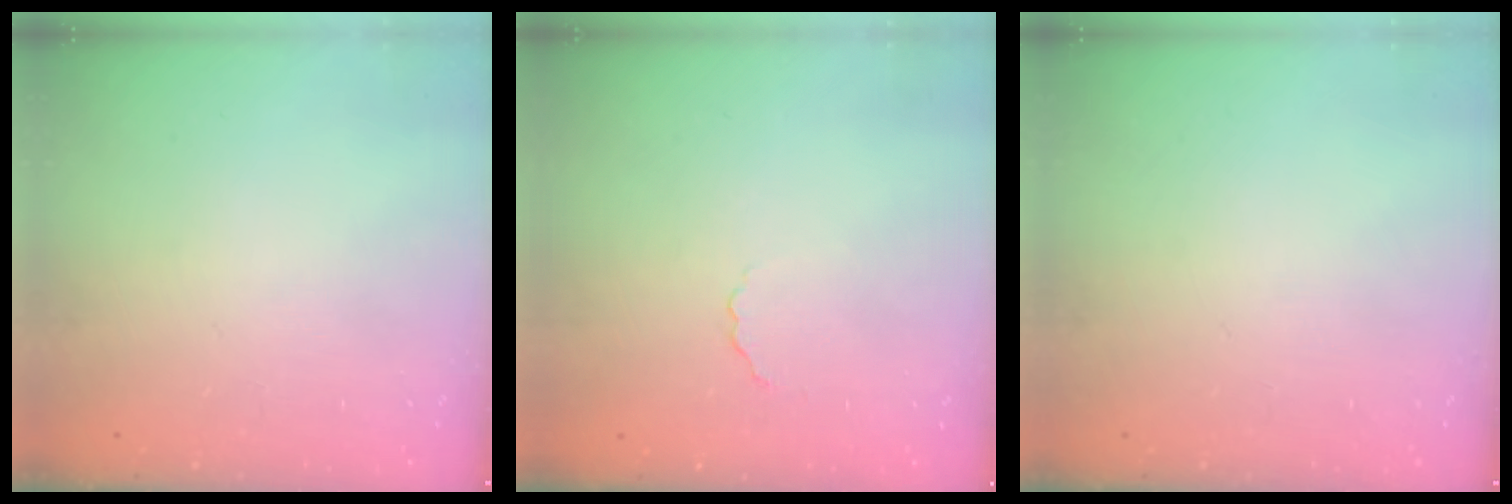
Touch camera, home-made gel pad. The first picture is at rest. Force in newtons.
{"total": 2.4, "press": 2.3, "slide": 0.7}
{"total": 0.0}